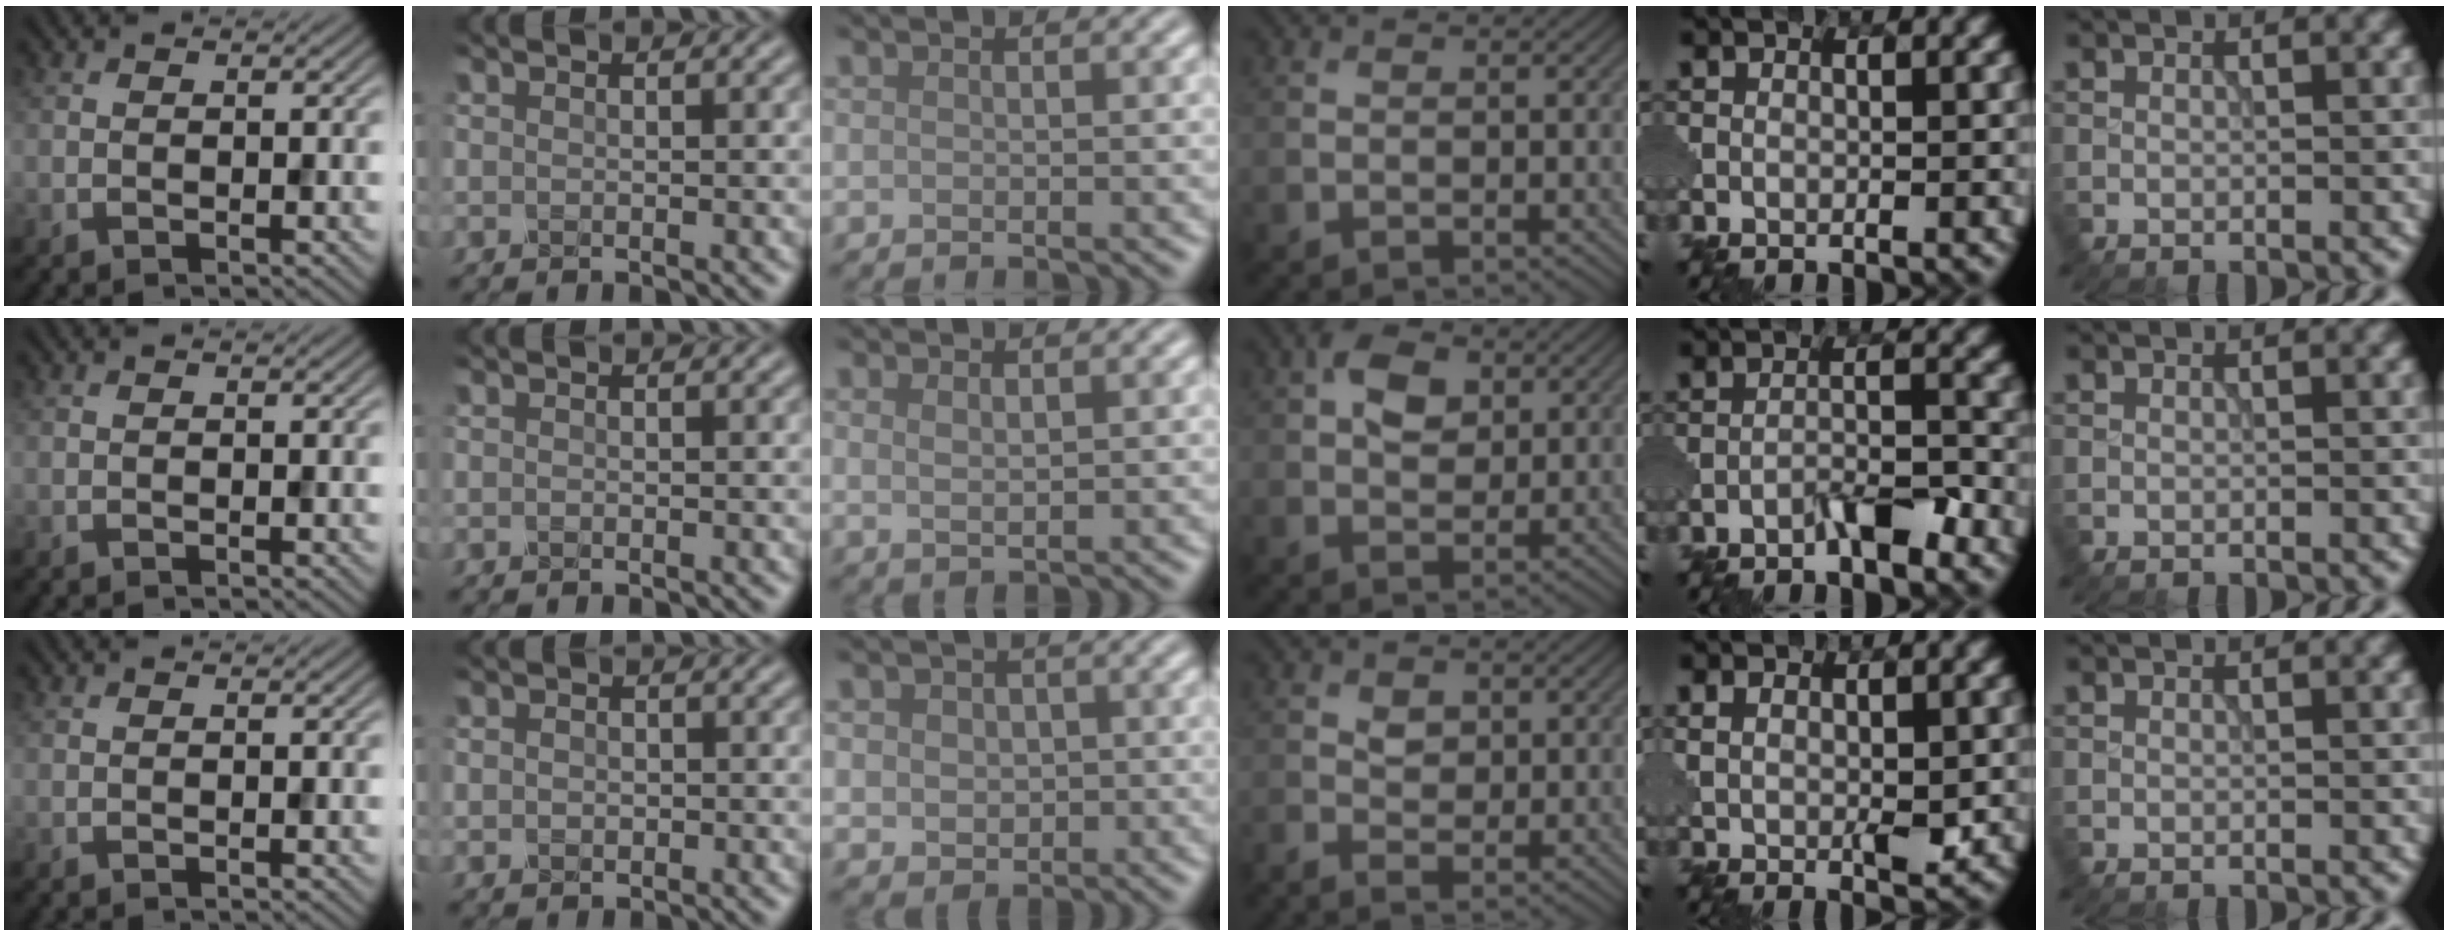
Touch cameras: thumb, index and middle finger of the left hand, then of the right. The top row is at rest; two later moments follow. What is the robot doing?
{"motion": "insert", "object": "pin"}